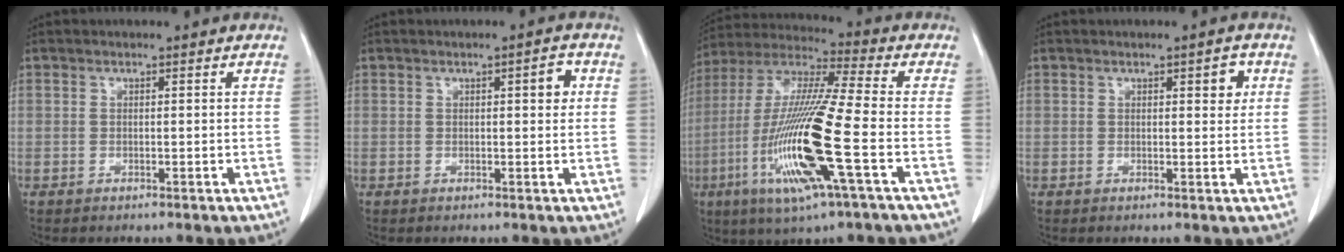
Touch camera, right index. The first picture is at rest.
{"total": 2.4, "force": [0.7, 0.5, 2.2], "torque": [-0.030, 0.003, 0.008]}
{"total": 19.0, "force": [-5.7, 0.6, 18.1], "torque": [-0.386, -0.023, -0.113]}
{"total": 2.4, "force": [1.0, 0.7, 2.1], "torque": [-0.025, -0.001, 0.013]}